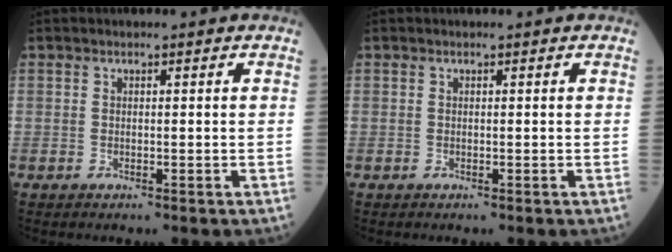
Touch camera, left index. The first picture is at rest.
{"total": 0.0}